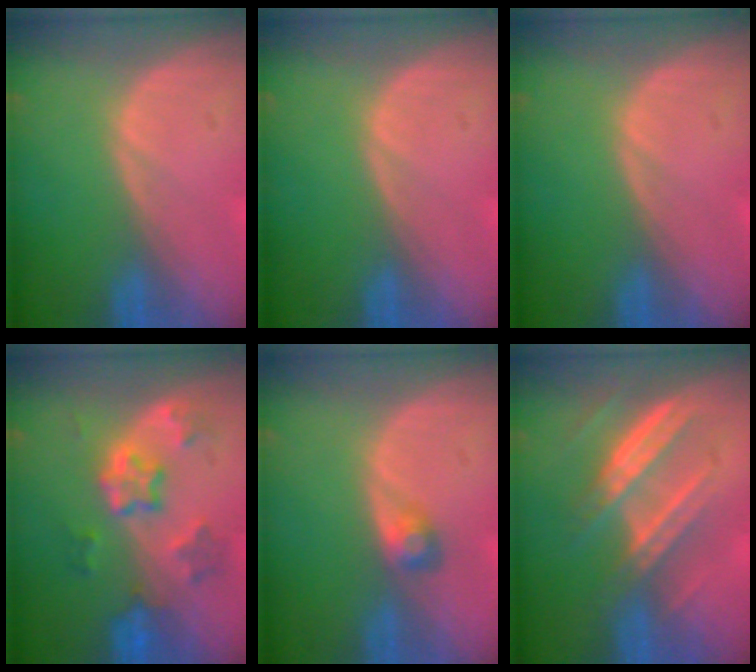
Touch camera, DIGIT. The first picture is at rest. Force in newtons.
{"total": 0.0}
{"total": 0.0}
{"total": 7.1, "press": 6.4, "slide": 3.2}
{"total": 2.1, "press": 2.1, "slide": 0.2}
{"total": 7.9, "press": 7.0, "slide": 3.6}